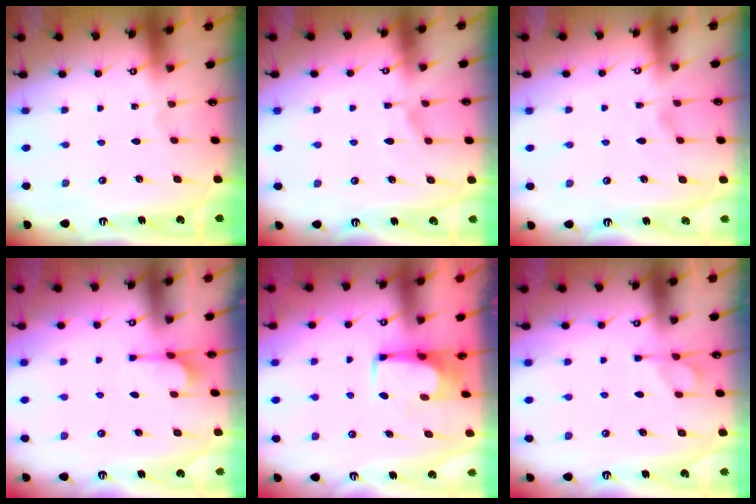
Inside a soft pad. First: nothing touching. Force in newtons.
{"total": 5.4, "press": 5.4, "slide": 0.5}
{"total": 1.1, "press": 0.6, "slide": 1.0}
{"total": 1.1, "press": 0.1, "slide": 1.1}
{"total": 1.6, "press": 1.5, "slide": 0.3}
{"total": 1.1, "press": 0.0, "slide": 1.0}